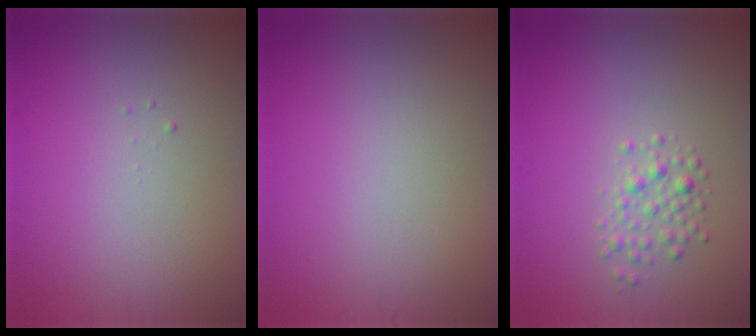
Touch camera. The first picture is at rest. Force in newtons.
{"total": 0.0}
{"total": 1.8, "press": 1.8, "slide": 0.1}